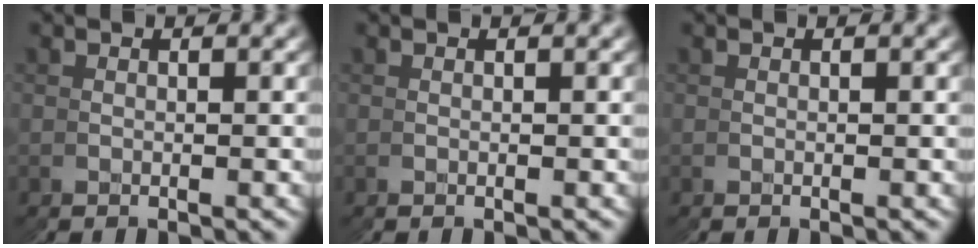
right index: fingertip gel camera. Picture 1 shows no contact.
{"total": 0.0}
{"total": 0.0}